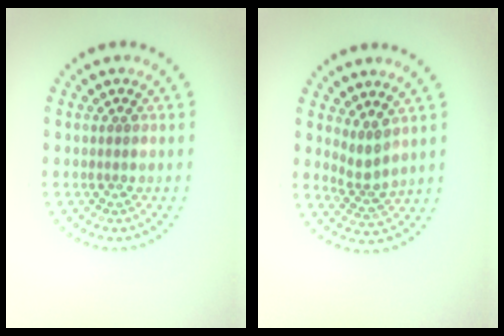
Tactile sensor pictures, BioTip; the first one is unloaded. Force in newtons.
{"total": 2.3, "press": 1.6, "slide": 1.7}